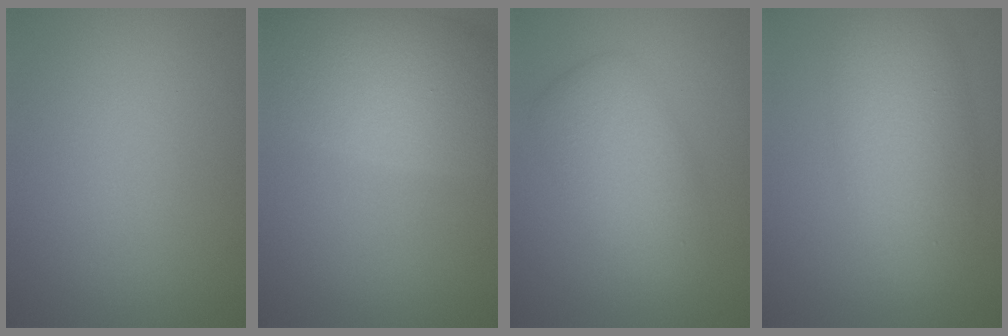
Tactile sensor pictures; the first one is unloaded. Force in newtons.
{"total": 8.0, "press": 8.0, "slide": 0.5}
{"total": 4.6, "press": 4.6, "slide": 0.0}
{"total": 6.2, "press": 6.2, "slide": 0.2}